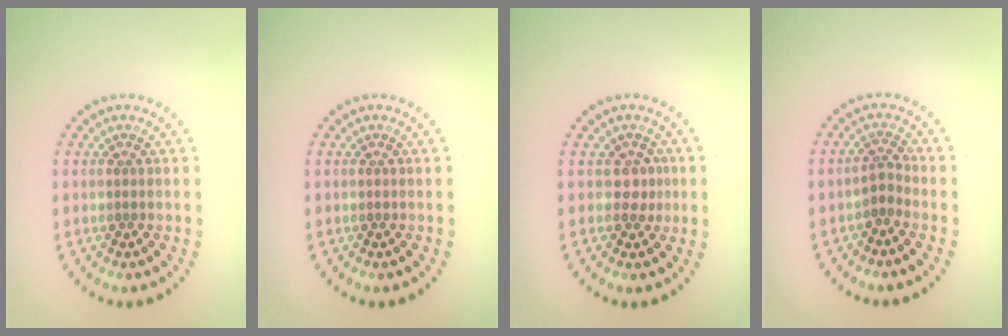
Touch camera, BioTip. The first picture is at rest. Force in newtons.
{"total": 0.0}
{"total": 1.4, "press": 1.2, "slide": 0.8}
{"total": 1.7, "press": 1.2, "slide": 1.2}